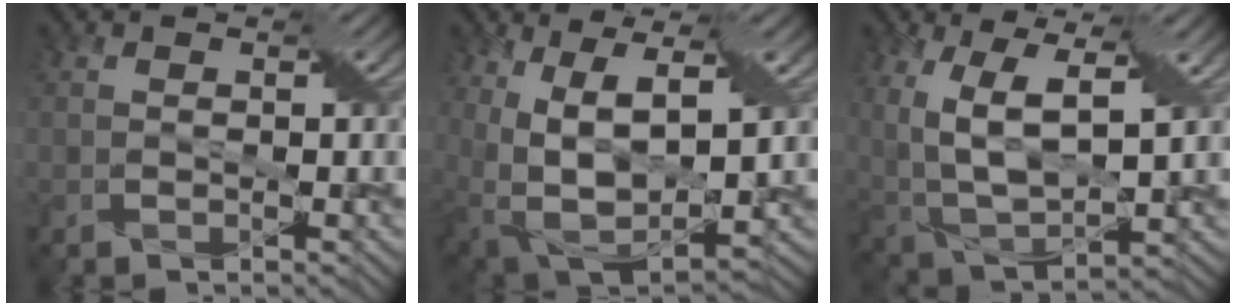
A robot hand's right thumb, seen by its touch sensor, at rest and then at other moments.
{"total": 13.0, "force": [2.7, 7.0, 10.6], "torque": [-0.231, -0.021, 0.063]}
{"total": 11.9, "force": [3.3, 6.1, 9.7], "torque": [-0.229, -0.010, 0.069]}